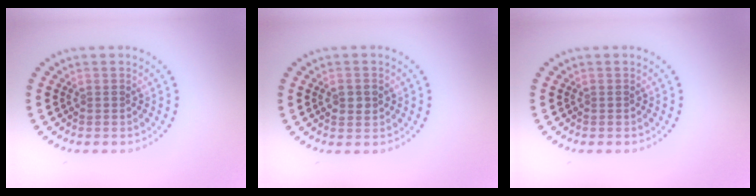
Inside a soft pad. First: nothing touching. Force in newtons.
{"total": 1.7, "press": 1.7, "slide": 0.2}
{"total": 0.0}